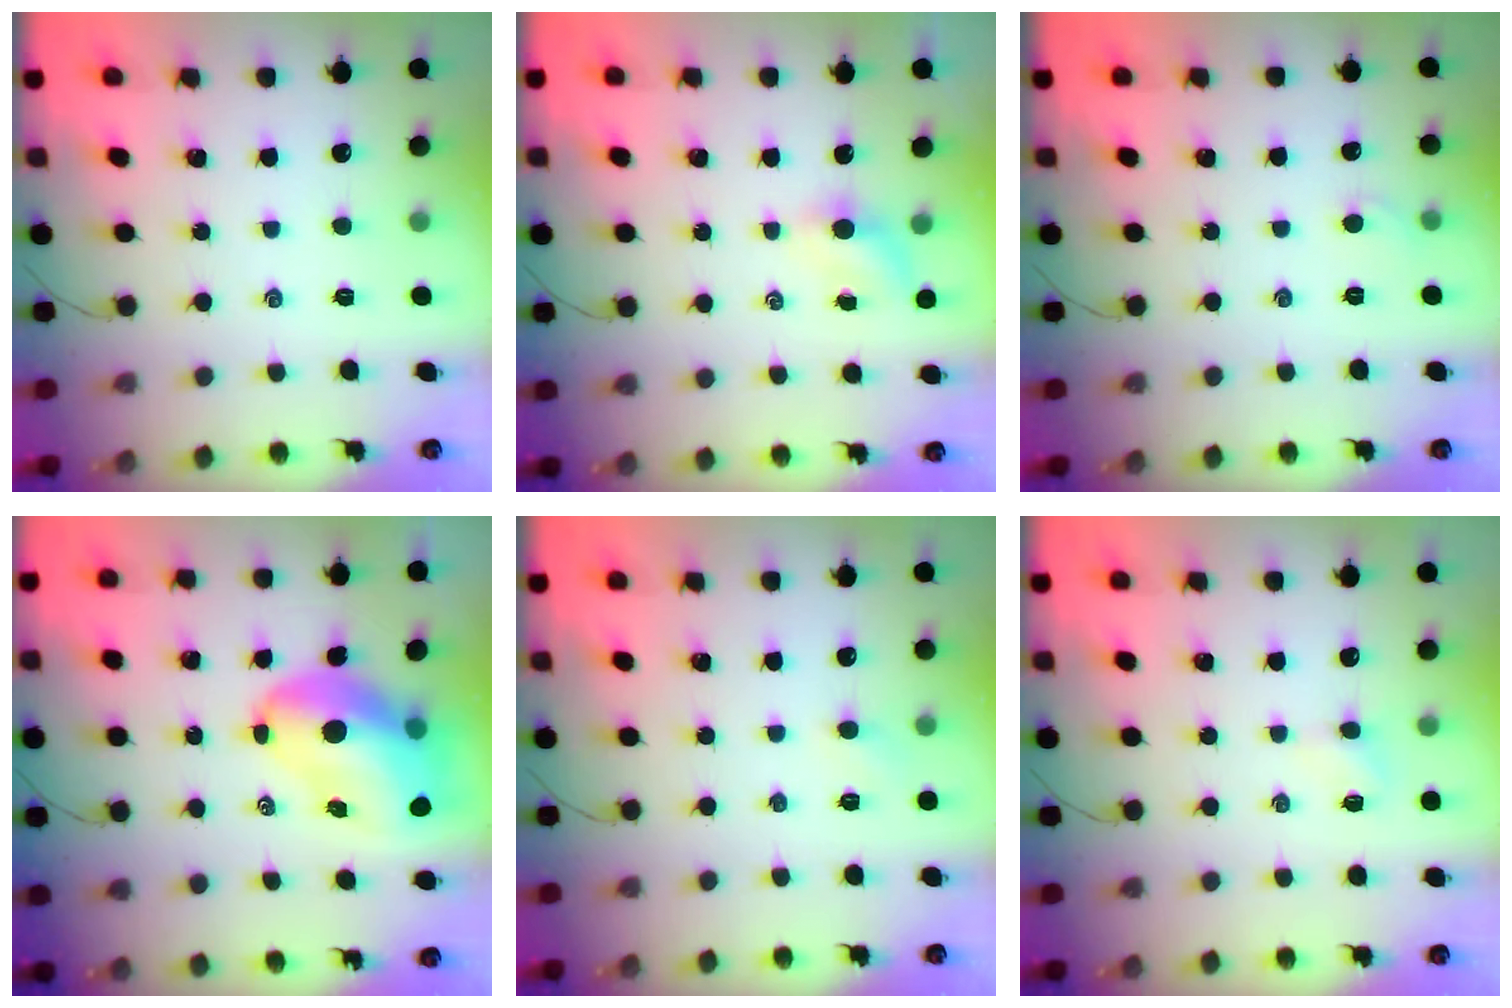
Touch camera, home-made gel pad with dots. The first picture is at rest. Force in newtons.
{"total": 3.0, "press": 2.8, "slide": 1.0}
{"total": 2.9, "press": 2.8, "slide": 1.0}
{"total": 12.9, "press": 12.4, "slide": 3.5}
{"total": 2.2, "press": 2.1, "slide": 0.6}
{"total": 2.6, "press": 2.5, "slide": 0.9}